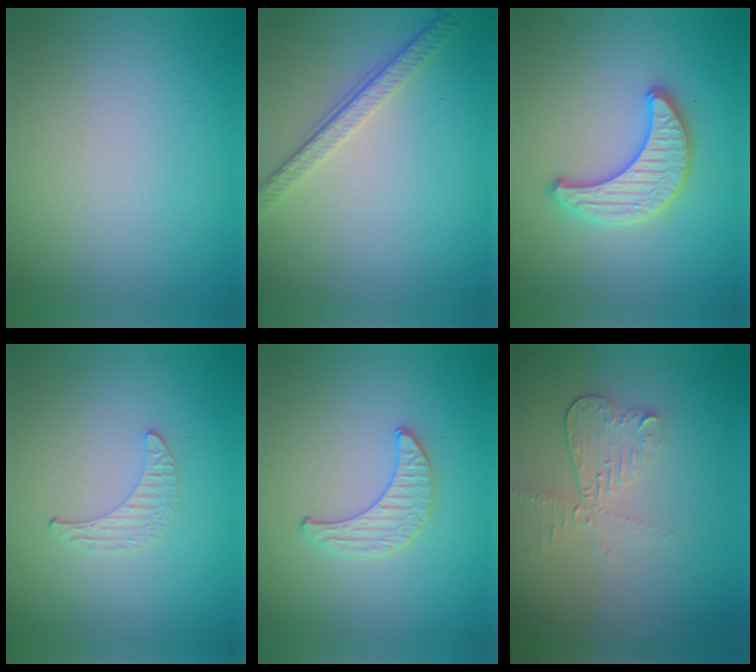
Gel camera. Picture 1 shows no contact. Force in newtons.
{"total": 3.6, "press": 2.5, "slide": 2.6}
{"total": 3.4, "press": 3.4, "slide": 0.0}
{"total": 0.5, "press": 0.5, "slide": 0.2}
{"total": 1.3, "press": 1.3, "slide": 0.2}
{"total": 3.0, "press": 2.6, "slide": 1.4}